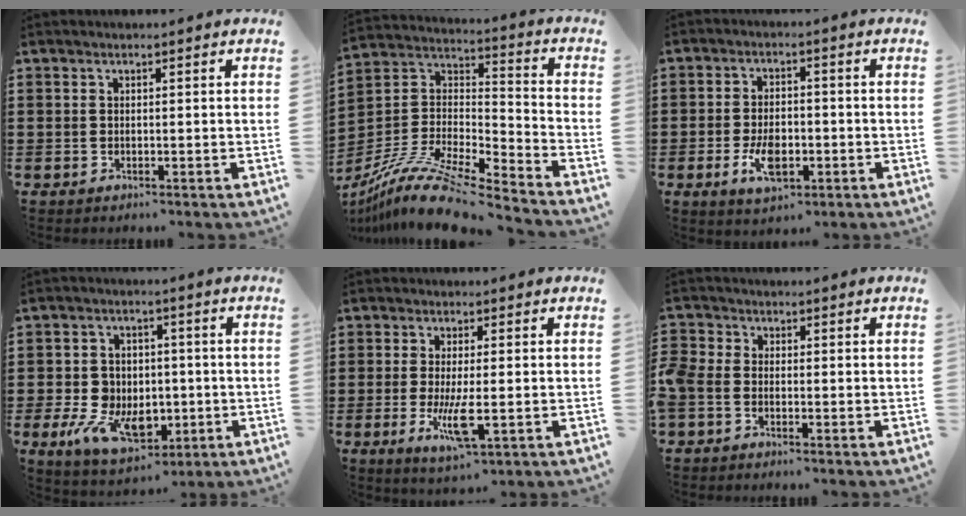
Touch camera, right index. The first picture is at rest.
{"total": 12.9, "force": [-10.6, 2.4, 6.8], "torque": [-0.136, 0.027, -0.206]}
{"total": 6.2, "force": [-2.0, 3.3, 4.8], "torque": [-0.095, -0.001, -0.039]}
{"total": 9.1, "force": [-1.8, 7.1, 5.4], "torque": [-0.142, 0.013, -0.032]}
{"total": 6.6, "force": [-1.5, 1.6, 6.2], "torque": [-0.137, -0.020, -0.030]}
{"total": 2.2, "force": [-1.4, 1.2, 1.3], "torque": [-0.039, 0.000, -0.031]}